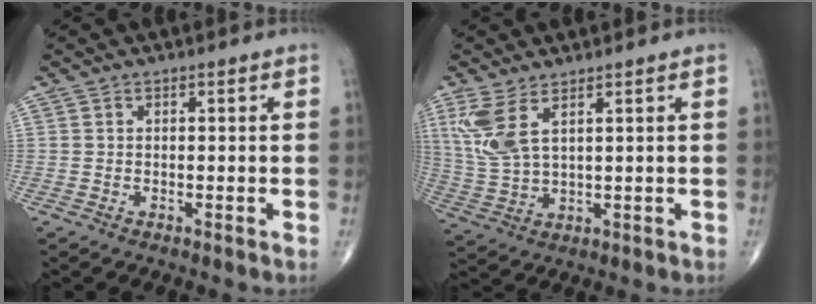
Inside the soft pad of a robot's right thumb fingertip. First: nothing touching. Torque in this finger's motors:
{"motor_torque": [-0.40, 0.42, 0.88, 0.62, 0.11]}